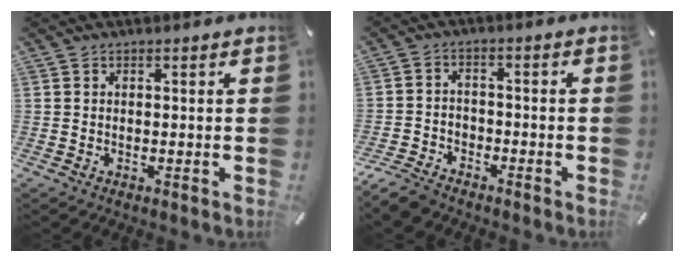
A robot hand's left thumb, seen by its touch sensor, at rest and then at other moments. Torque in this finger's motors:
{"motor_torque": [-0.29, 0.40, 0.66, 0.69, 0.02]}